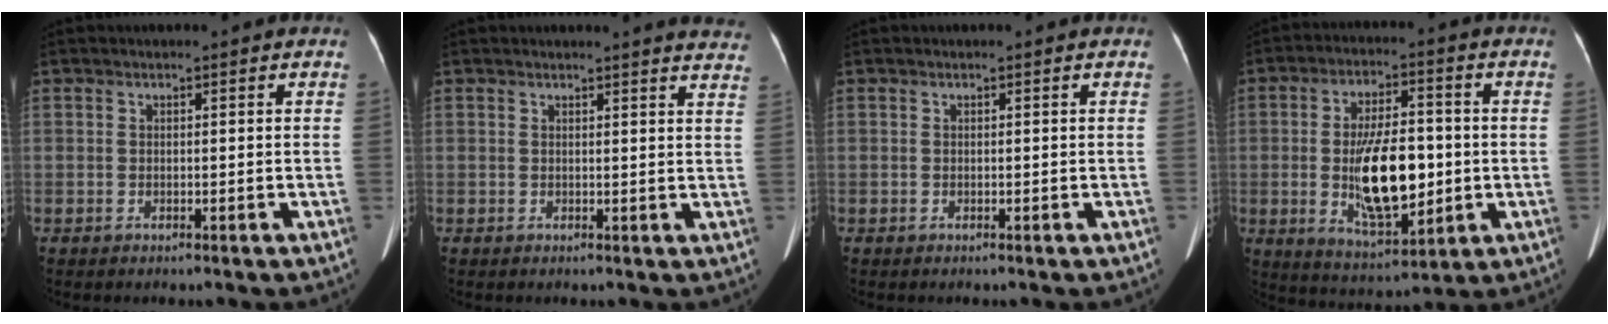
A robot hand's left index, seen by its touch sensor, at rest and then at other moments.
{"total": 10.2, "force": [9.9, 0.6, 2.2], "torque": [-0.002, -0.049, 0.074]}
{"total": 0.0}
{"total": 13.6, "force": [-1.3, 5.2, 12.4], "torque": [-0.231, -0.002, -0.012]}